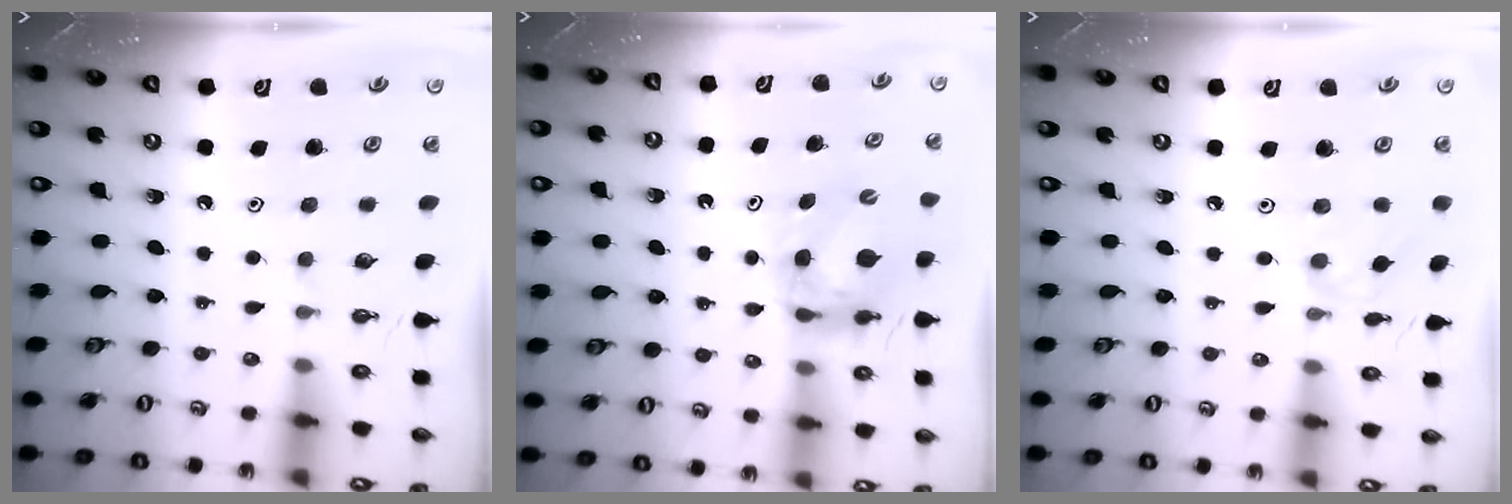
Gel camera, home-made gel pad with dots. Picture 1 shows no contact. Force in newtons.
{"total": 6.4, "press": 6.4, "slide": 0.3}
{"total": 1.4, "press": 1.4, "slide": 0.4}